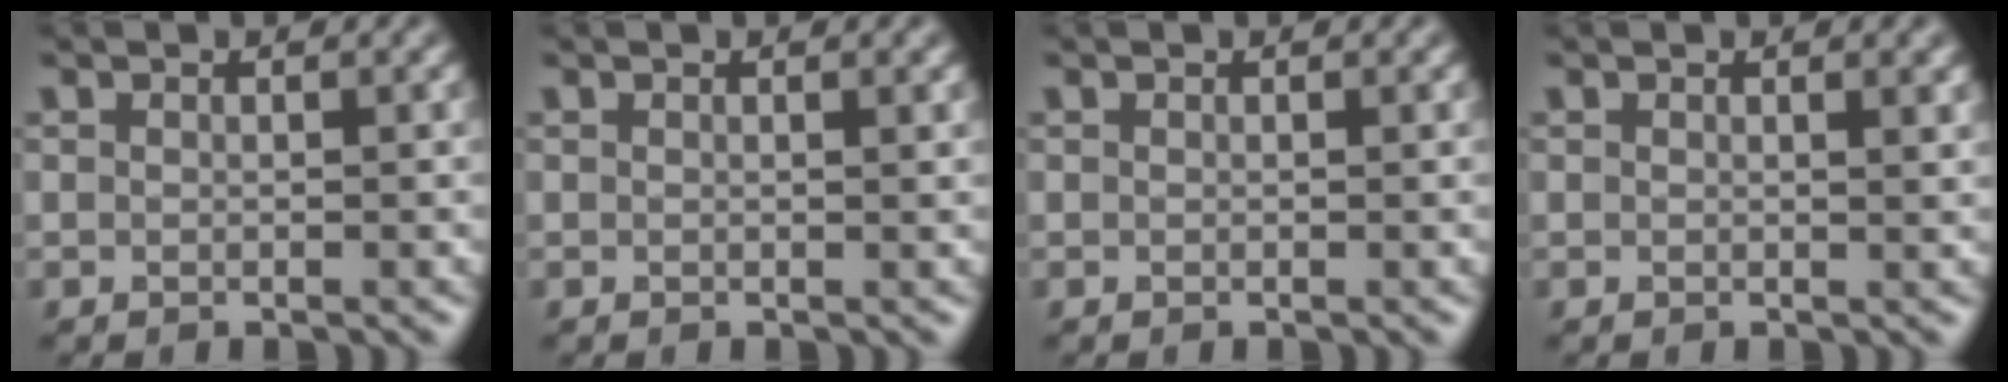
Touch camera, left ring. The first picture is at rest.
{"total": 0.6, "force": [0.3, 0.2, 0.5], "torque": [-0.002, 0.004, 0.003]}
{"total": 0.0}
{"total": 1.2, "force": [0.7, 0.4, 1.0], "torque": [-0.006, 0.003, 0.007]}